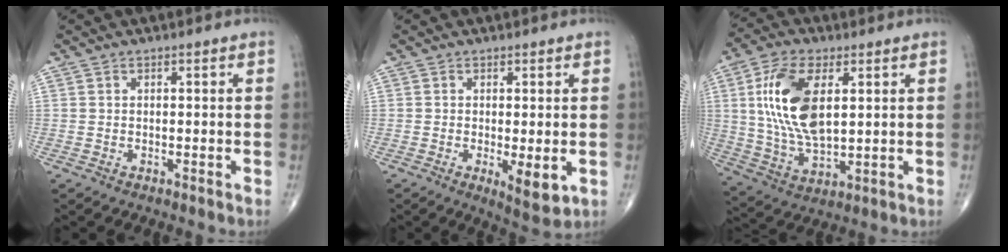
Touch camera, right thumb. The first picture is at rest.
{"total": 5.6, "force": [-1.2, 1.8, 5.2], "torque": [-0.078, -0.018, -0.015]}
{"total": 15.5, "force": [3.6, 7.6, 13.0], "torque": [-0.254, -0.012, 0.073]}